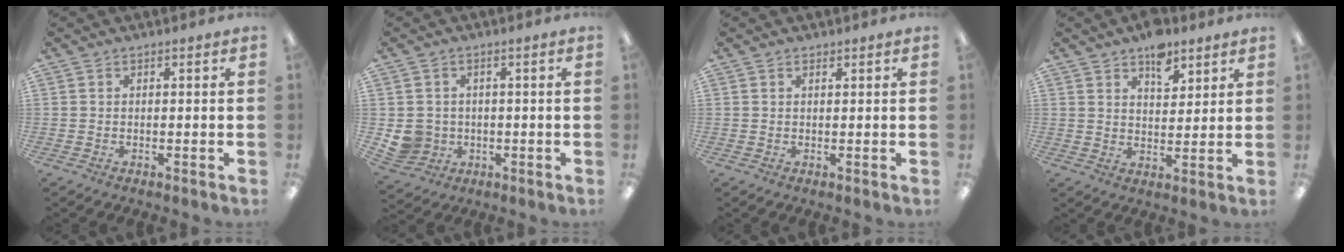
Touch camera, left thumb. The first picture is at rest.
{"total": 5.4, "force": [-0.3, 5.3, 1.1], "torque": [-0.028, 0.009, 0.001]}
{"total": 0.6, "force": [0.6, 0.2, 0.2], "torque": [-0.004, 0.000, 0.010]}
{"total": 7.8, "force": [5.4, 4.2, 3.8], "torque": [-0.042, -0.025, 0.092]}